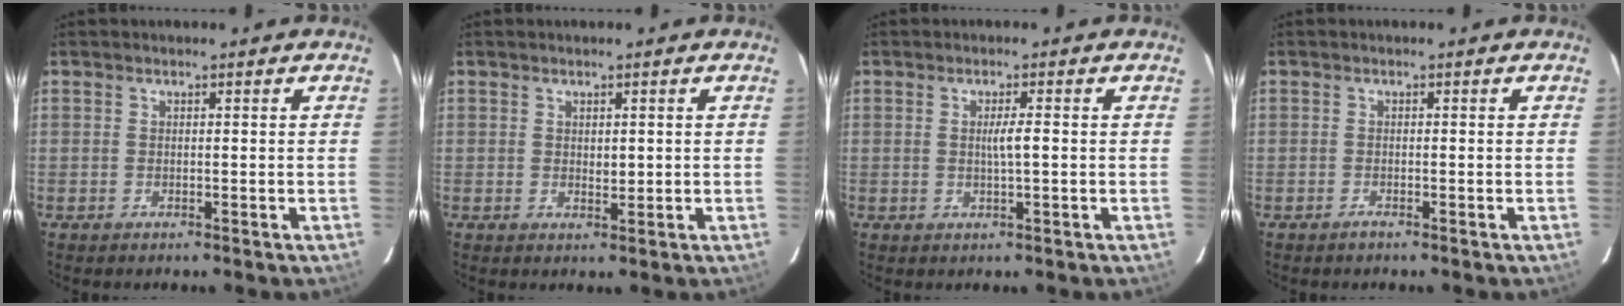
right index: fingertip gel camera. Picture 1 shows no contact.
{"total": 1.3, "force": [0.2, 0.7, 1.0], "torque": [-0.014, -0.003, 0.005]}
{"total": 2.2, "force": [0.0, -0.1, 2.2], "torque": [-0.039, 0.000, 0.000]}
{"total": 0.6, "force": [-0.6, -0.1, 0.2], "torque": [-0.006, -0.001, -0.009]}